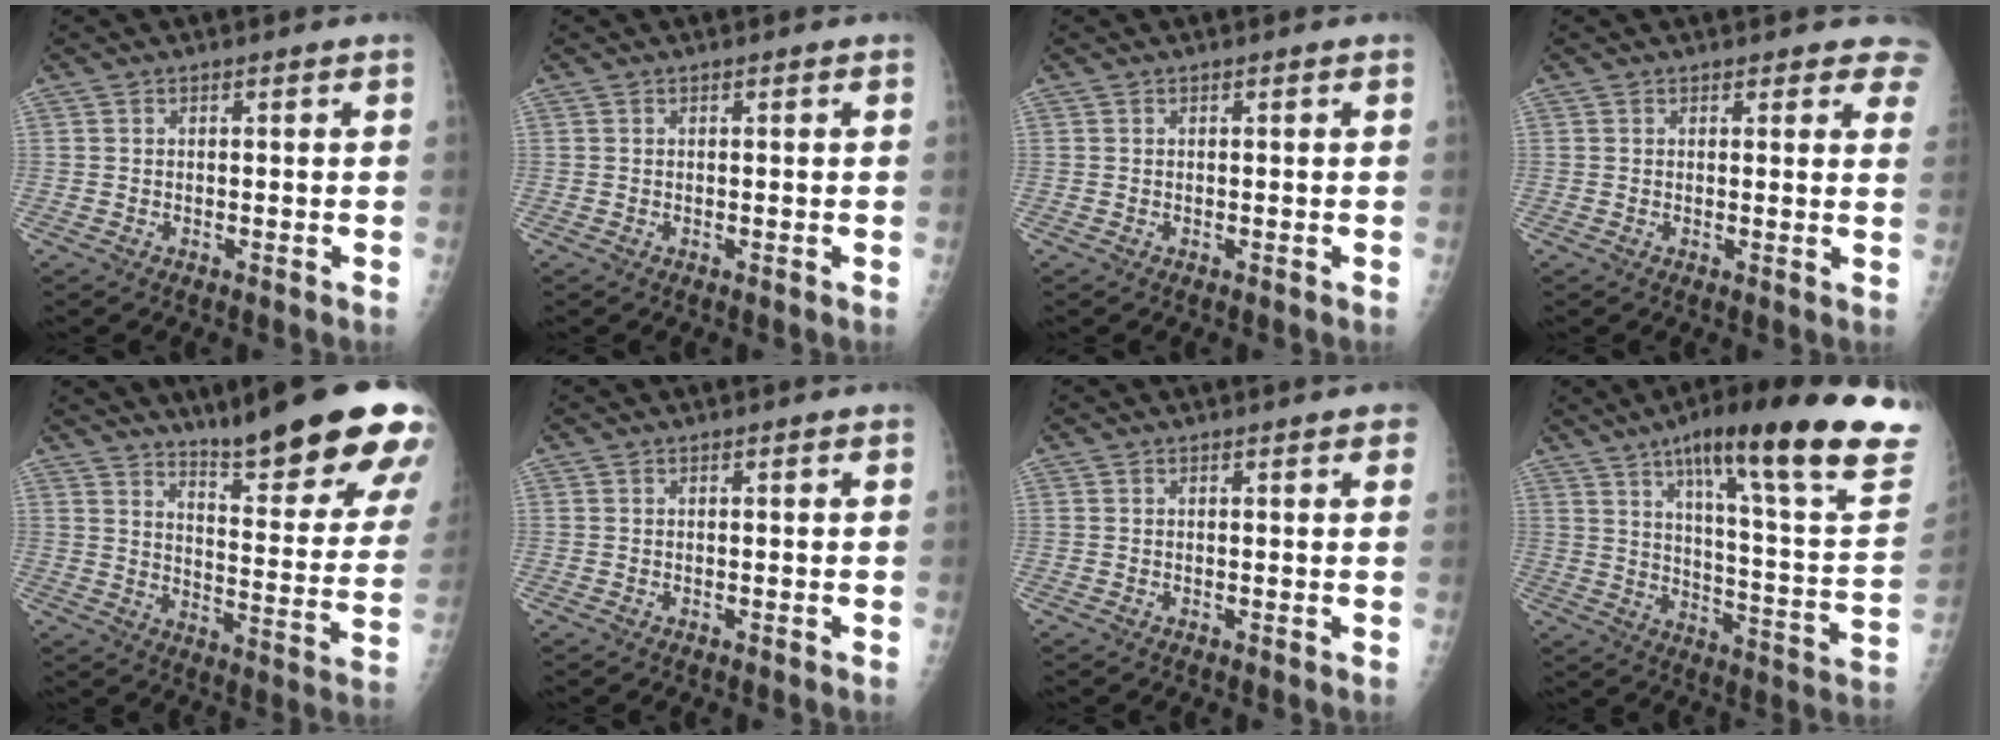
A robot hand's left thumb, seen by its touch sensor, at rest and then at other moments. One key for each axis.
{"total": 0.0}
{"total": 0.0}
{"total": 5.1, "fx": 4.5, "fy": 1.9, "fz": 1.7, "tx": 0.020, "ty": -0.017, "tz": 0.033}
{"total": 23.7, "fx": 17.2, "fy": 3.5, "fz": 15.9, "tx": -0.191, "ty": -0.106, "tz": 0.237}
{"total": 0.0}
{"total": 2.6, "fx": 1.6, "fy": 0.6, "fz": 1.9, "tx": -0.013, "ty": 0.005, "tz": 0.016}
{"total": 30.2, "fx": 18.8, "fy": 5.0, "fz": 23.1, "tx": -0.291, "ty": -0.056, "tz": 0.268}